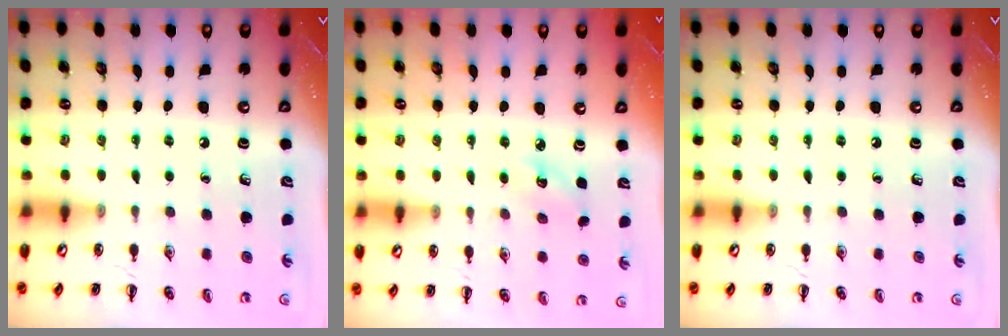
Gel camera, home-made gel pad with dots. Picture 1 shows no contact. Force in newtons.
{"total": 3.9, "press": 3.8, "slide": 1.2}
{"total": 0.0}